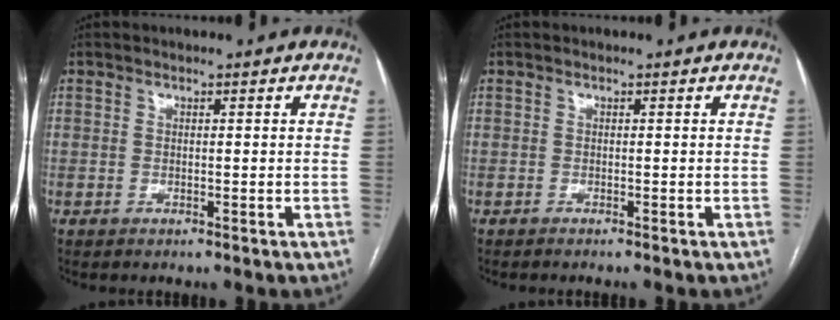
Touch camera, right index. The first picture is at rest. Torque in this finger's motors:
{"motor_torque": [-0.07, -0.07, 0.03, 0.02]}